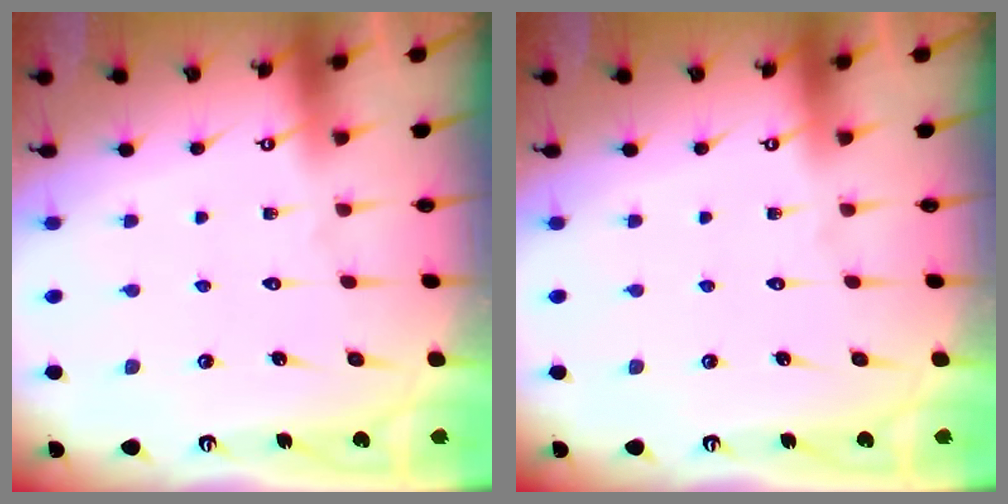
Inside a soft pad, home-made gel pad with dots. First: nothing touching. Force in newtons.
{"total": 0.0}